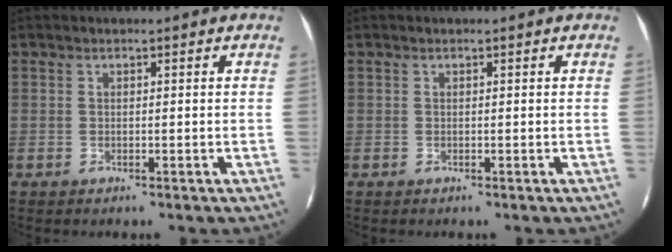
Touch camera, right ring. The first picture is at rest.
{"total": 0.0}